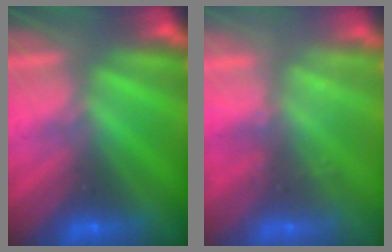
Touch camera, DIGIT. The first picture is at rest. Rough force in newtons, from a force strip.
{"total": 2.3}